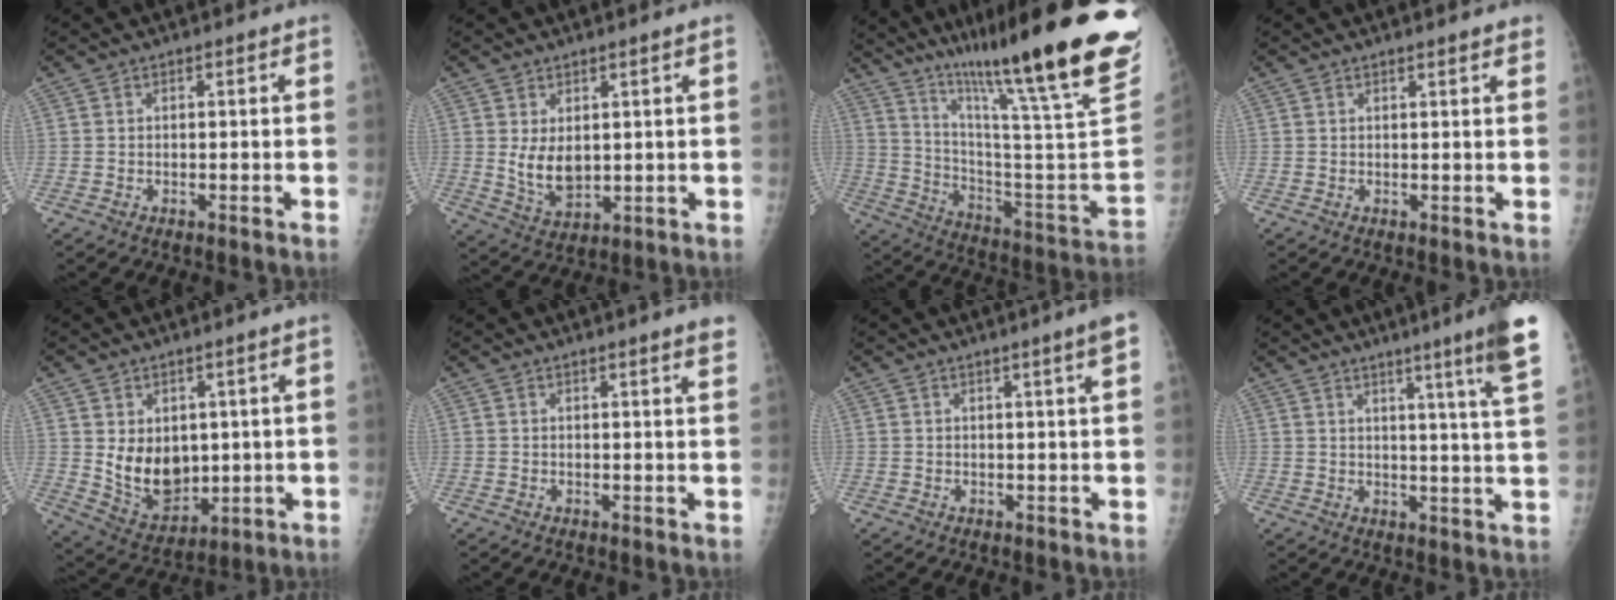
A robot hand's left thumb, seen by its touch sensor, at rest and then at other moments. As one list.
[{"total": 6.1, "force": [1.2, 3.3, 4.9], "torque": [-0.077, -0.019, 0.038]}, {"total": 33.7, "force": [23.5, 2.9, 24.0], "torque": [-0.321, -0.119, 0.349]}, {"total": 2.3, "force": [2.0, 0.3, 1.1], "torque": [-0.006, -0.003, 0.021]}, {"total": 10.1, "force": [1.2, 7.2, 7.0], "torque": [-0.078, -0.027, 0.049]}, {"total": 3.0, "force": [2.3, -0.3, 1.9], "torque": [-0.024, -0.010, 0.024]}, {"total": 3.2, "force": [1.6, -0.6, 2.7], "torque": [-0.042, -0.009, 0.025]}, {"total": 12.6, "force": [7.8, -0.9, 9.8], "torque": [-0.131, -0.044, 0.087]}]